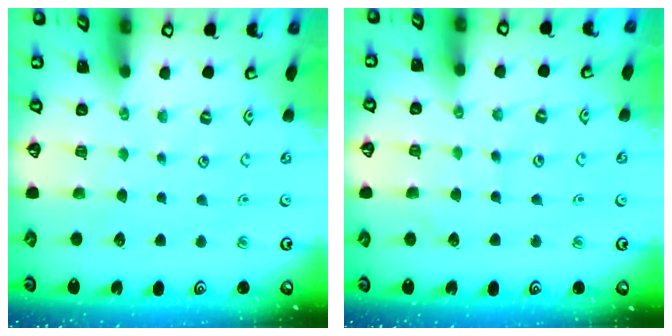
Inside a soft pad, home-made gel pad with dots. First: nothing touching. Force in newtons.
{"total": 4.7, "press": 4.6, "slide": 0.5}